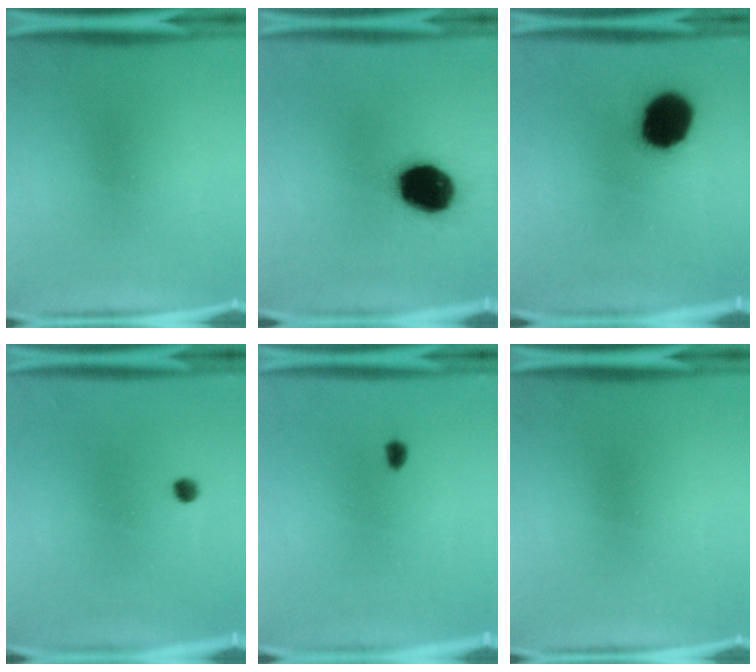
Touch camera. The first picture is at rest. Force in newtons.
{"total": 18.4}
{"total": 15.0}
{"total": 1.3}
{"total": 1.7}
{"total": 0.0}